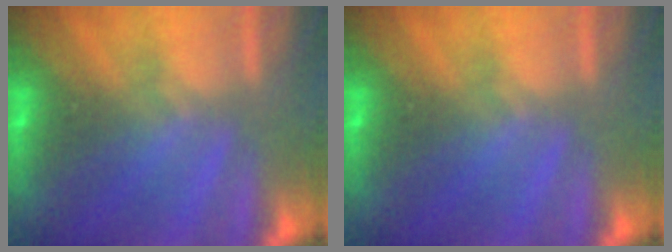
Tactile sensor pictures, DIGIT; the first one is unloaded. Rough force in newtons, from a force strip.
{"total": 0.0}